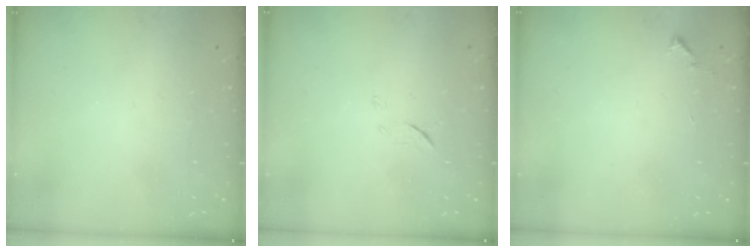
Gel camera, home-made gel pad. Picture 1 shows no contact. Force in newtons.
{"total": 5.8, "press": 5.7, "slide": 1.3}
{"total": 5.8, "press": 5.8, "slide": 0.4}